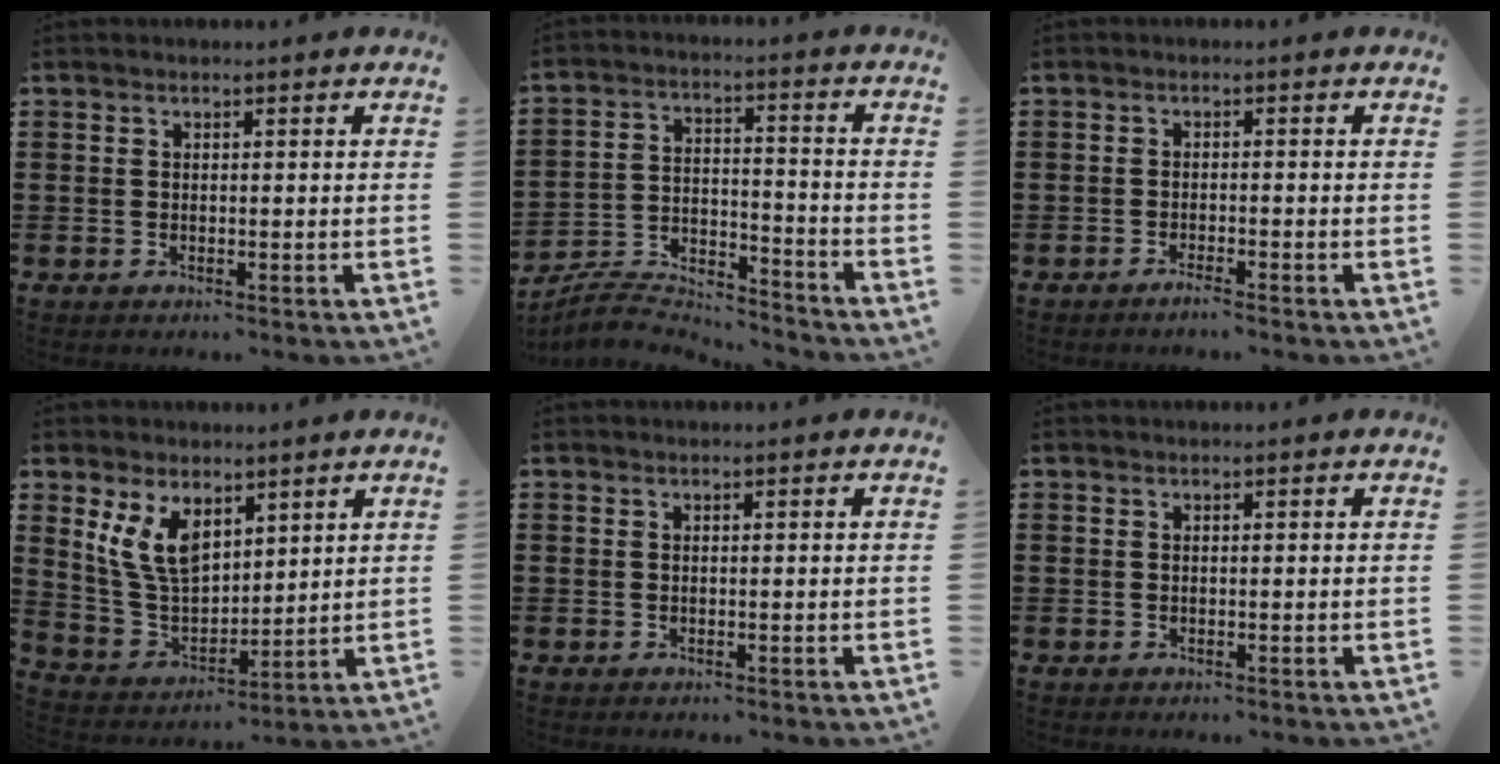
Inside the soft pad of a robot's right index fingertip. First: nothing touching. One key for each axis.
{"total": 6.0, "fx": -5.8, "fy": 1.3, "fz": 1.1, "tx": -0.029, "ty": 0.004, "tz": -0.118}
{"total": 1.5, "fx": -1.4, "fy": -0.1, "fz": 0.6, "tx": -0.011, "ty": -0.001, "tz": -0.026}
{"total": 9.0, "fx": 4.5, "fy": 5.3, "fz": 5.7, "tx": -0.152, "ty": -0.005, "tz": 0.081}
{"total": 0.0}
{"total": 0.0}